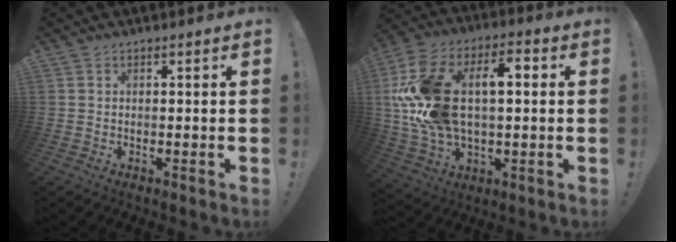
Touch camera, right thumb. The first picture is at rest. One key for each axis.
{"total": 22.9, "fx": 3.0, "fy": 14.0, "fz": 17.9, "tx": -0.344, "ty": 0.013, "tz": 0.053}